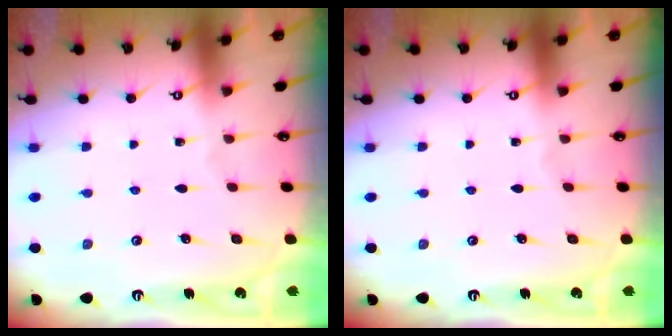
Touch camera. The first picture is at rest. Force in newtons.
{"total": 0.0}